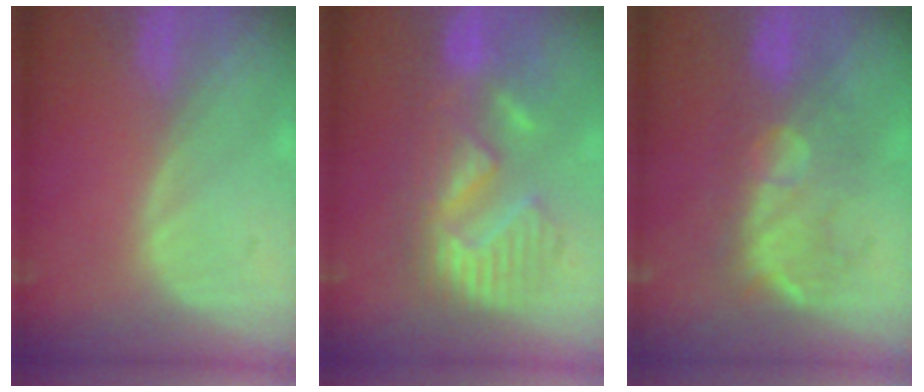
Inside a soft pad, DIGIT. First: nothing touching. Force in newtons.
{"total": 9.6, "press": 9.6, "slide": 0.3}
{"total": 8.0, "press": 7.9, "slide": 0.7}